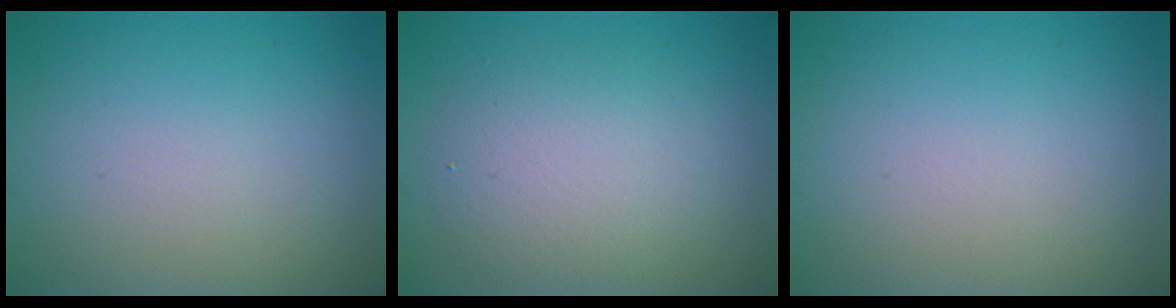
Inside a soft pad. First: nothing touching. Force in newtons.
{"total": 2.6, "press": 2.6, "slide": 0.3}
{"total": 0.0}